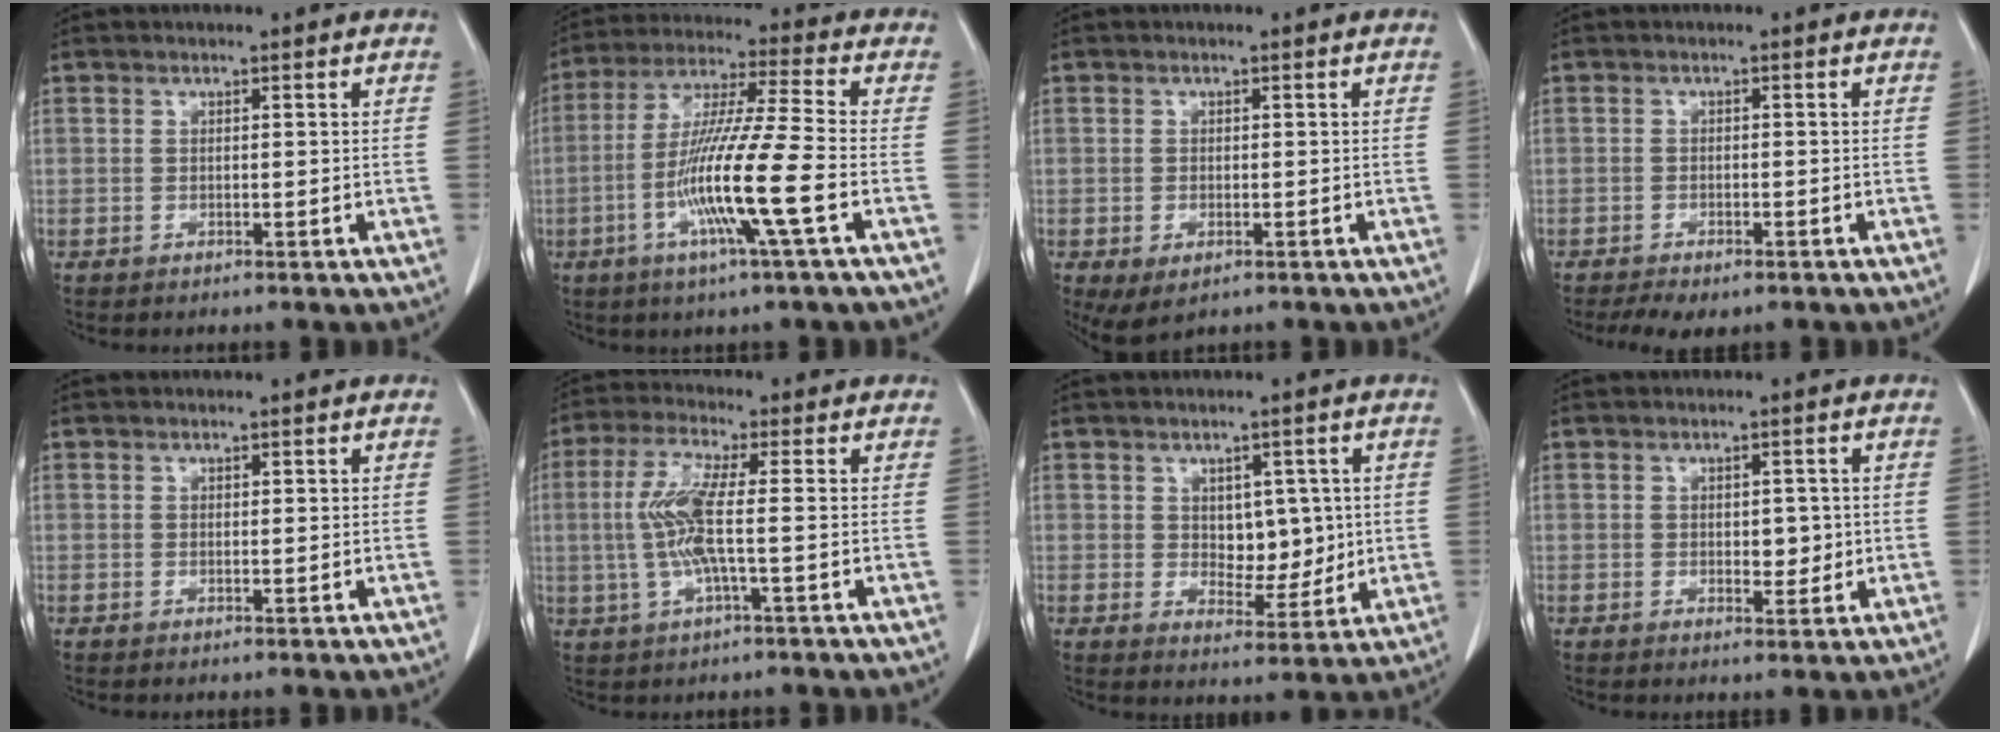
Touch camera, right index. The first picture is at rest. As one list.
[{"total": 13.9, "force": [-4.2, -1.1, 13.2], "torque": [-0.260, -0.014, -0.086]}, {"total": 3.9, "force": [-1.7, 2.1, 2.8], "torque": [-0.051, -0.010, -0.015]}, {"total": 5.3, "force": [-3.9, 2.1, 2.9], "torque": [-0.041, -0.009, -0.055]}, {"total": 0.0}, {"total": 7.9, "force": [-0.2, 1.0, 7.9], "torque": [-0.173, 0.005, -0.009]}, {"total": 6.2, "force": [1.0, 3.9, 4.7], "torque": [-0.061, 0.000, 0.028]}, {"total": 3.1, "force": [0.1, 1.8, 2.6], "torque": [-0.031, -0.002, 0.006]}]